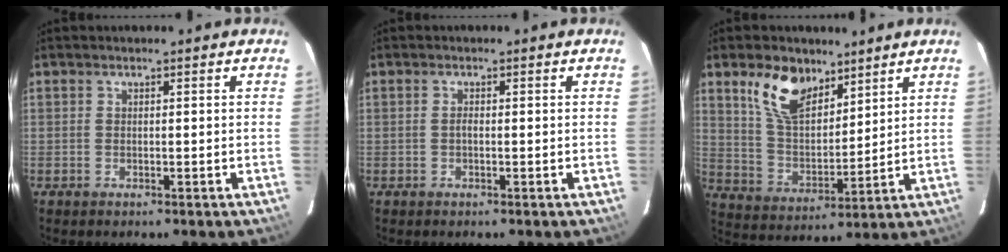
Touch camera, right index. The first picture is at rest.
{"total": 0.7, "force": [-0.1, 0.3, 0.6], "torque": [-0.012, 0.003, -0.004]}
{"total": 12.3, "force": [7.8, 6.3, 7.1], "torque": [-0.136, 0.011, 0.155]}